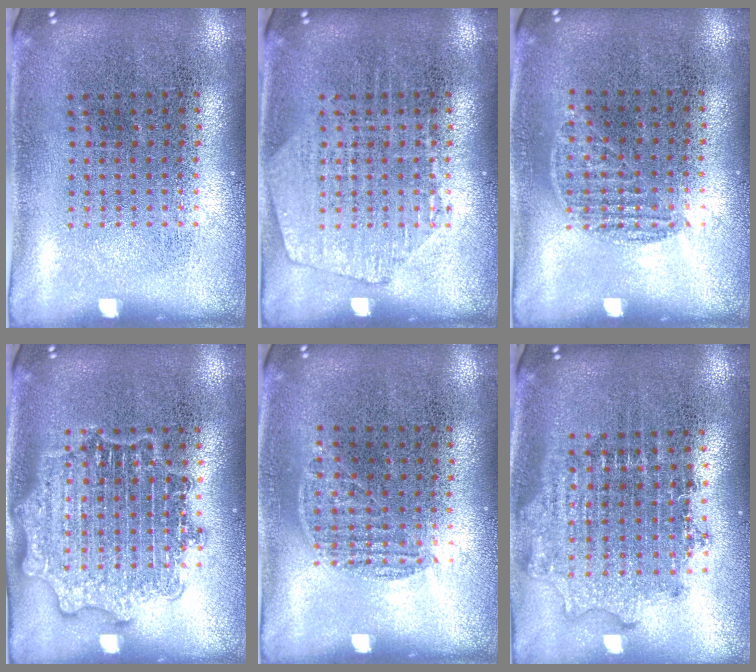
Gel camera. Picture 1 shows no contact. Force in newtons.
{"total": 1.5, "press": 1.5, "slide": 0.3}
{"total": 0.8, "press": 0.7, "slide": 0.4}
{"total": 3.0, "press": 3.0, "slide": 0.5}
{"total": 0.8, "press": 0.7, "slide": 0.5}
{"total": 1.8, "press": 1.5, "slide": 1.0}